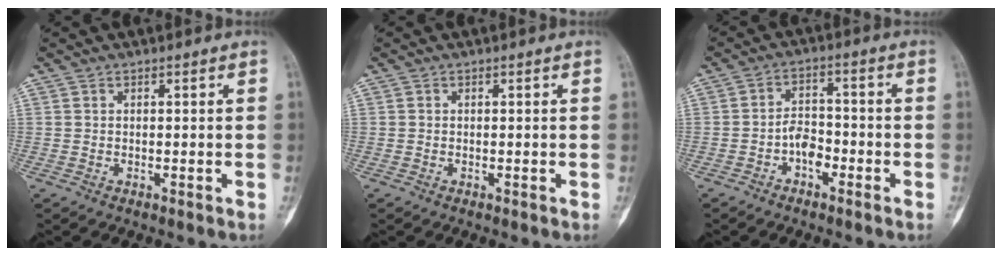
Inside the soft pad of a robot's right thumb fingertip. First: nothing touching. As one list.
[{"total": 0.0}, {"total": 4.7, "force": [-2.2, 2.9, 3.0], "torque": [-0.034, 0.027, -0.047]}]